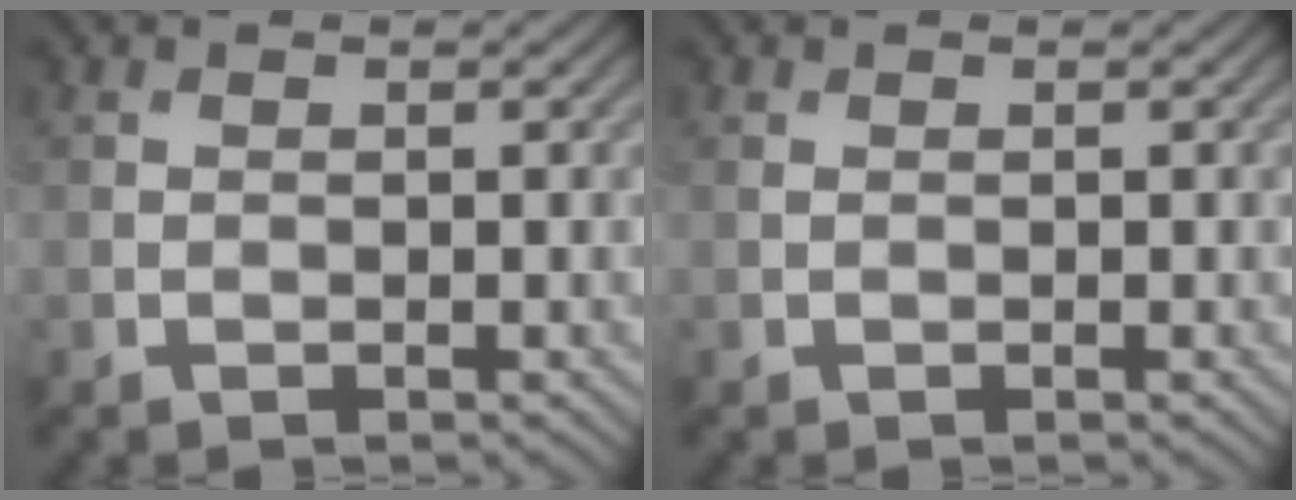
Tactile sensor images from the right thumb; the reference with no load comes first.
{"total": 0.0}